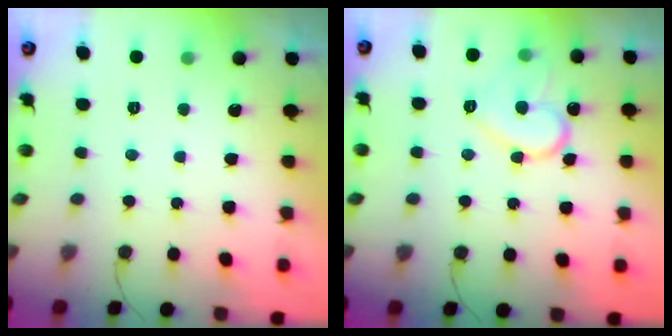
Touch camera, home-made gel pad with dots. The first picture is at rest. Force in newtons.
{"total": 12.9, "press": 12.8, "slide": 1.1}